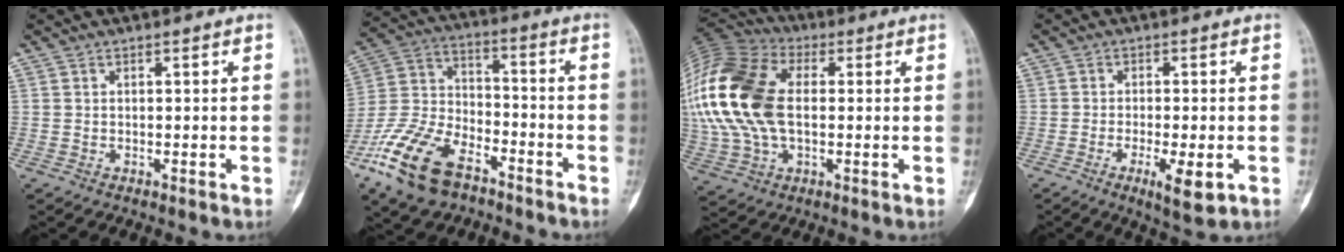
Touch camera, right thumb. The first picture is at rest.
{"total": 17.2, "force": [-10.5, 8.9, 10.3], "torque": [-0.211, 0.053, -0.204]}
{"total": 23.0, "force": [1.7, 13.8, 18.4], "torque": [-0.424, 0.010, 0.027]}
{"total": 6.2, "force": [-2.4, 1.7, 5.5], "torque": [-0.092, -0.009, -0.036]}